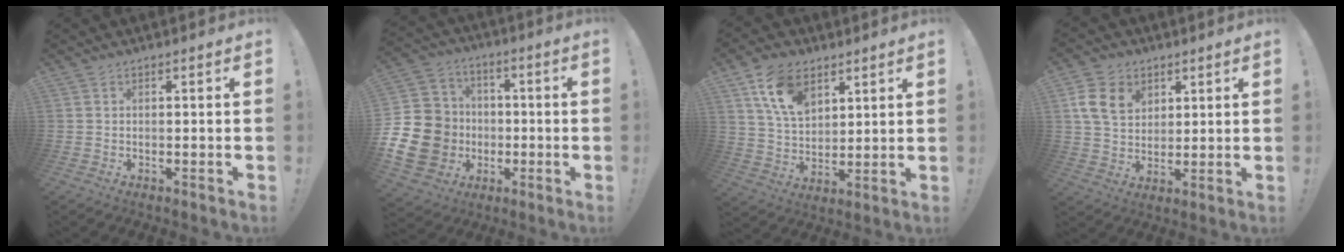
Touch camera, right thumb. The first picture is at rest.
{"total": 19.0, "force": [-4.4, 16.7, 7.8], "torque": [-0.135, 0.037, -0.049]}
{"total": 13.3, "force": [7.5, 8.5, 7.0], "torque": [-0.118, -0.028, 0.145]}
{"total": 11.5, "force": [5.1, 8.5, 5.8], "torque": [-0.097, -0.008, 0.101]}